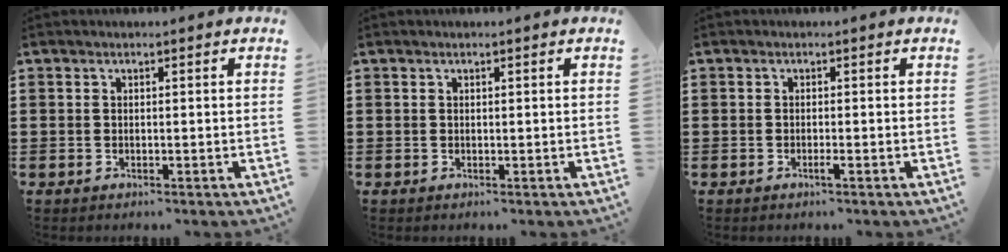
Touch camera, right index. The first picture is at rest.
{"total": 0.0}
{"total": 1.1, "force": [-0.6, 0.0, 0.9], "torque": [-0.024, -0.007, -0.012]}